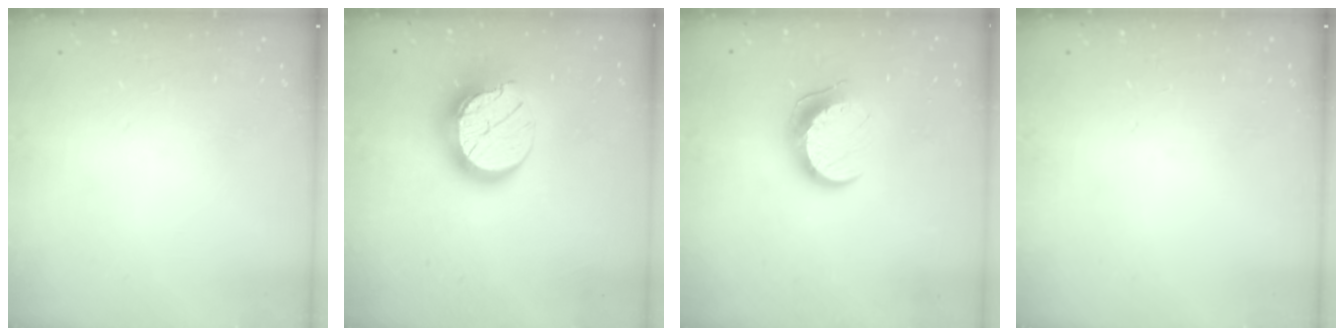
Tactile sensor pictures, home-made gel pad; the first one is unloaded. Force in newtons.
{"total": 14.8, "press": 14.8, "slide": 1.2}
{"total": 10.3, "press": 10.3, "slide": 0.3}
{"total": 0.0}